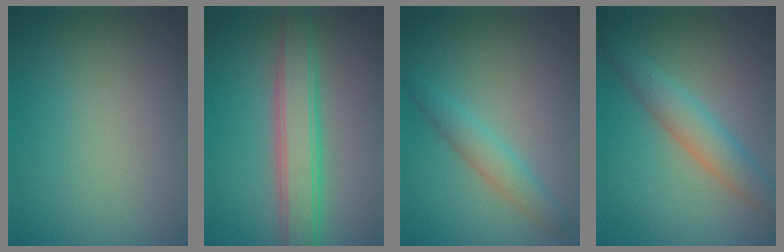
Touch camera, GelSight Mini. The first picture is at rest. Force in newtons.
{"total": 4.9, "press": 4.9, "slide": 0.3}
{"total": 2.5, "press": 2.5, "slide": 0.1}
{"total": 3.7, "press": 3.7, "slide": 0.1}